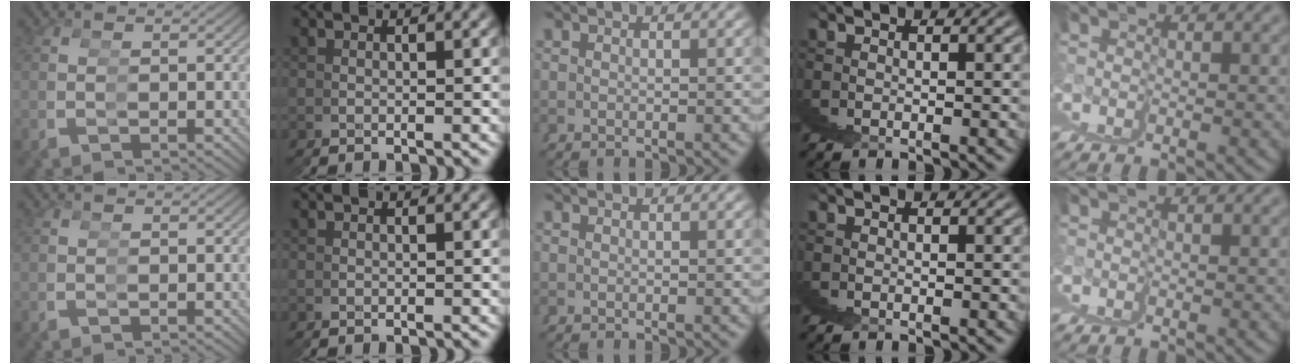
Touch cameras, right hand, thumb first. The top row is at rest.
{}